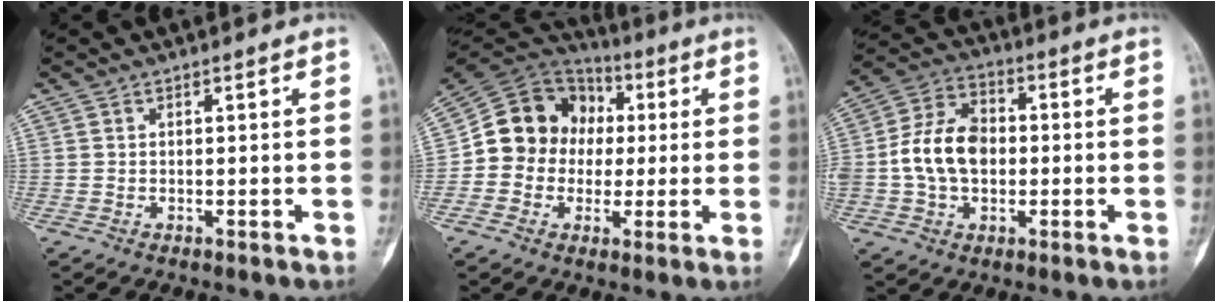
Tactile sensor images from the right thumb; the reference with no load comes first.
{"total": 14.4, "force": [0.4, 12.9, 6.4], "torque": [-0.077, 0.035, 0.004]}
{"total": 12.4, "force": [-0.7, 8.8, 8.6], "torque": [-0.141, 0.032, -0.018]}